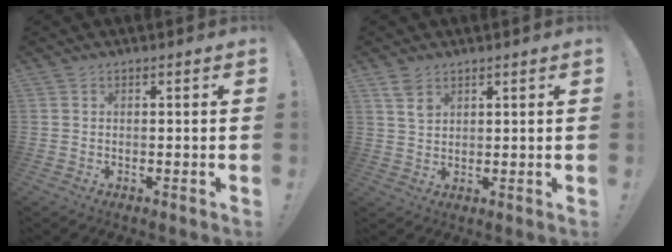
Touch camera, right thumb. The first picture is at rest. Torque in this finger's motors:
{"motor_torque": [-0.48, 0.64, 0.70, 0.21, 0.02]}